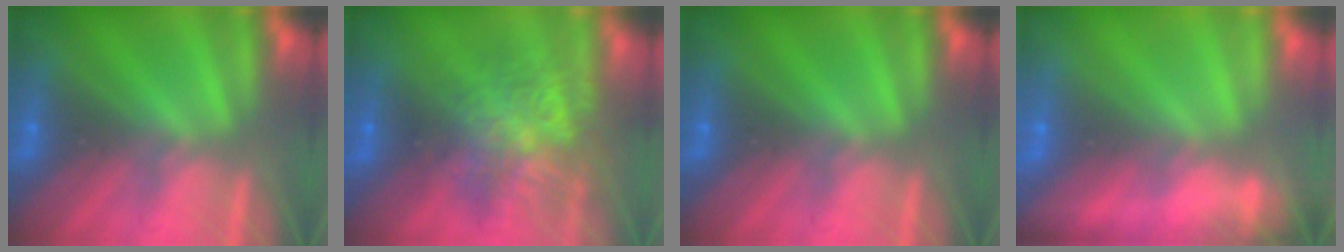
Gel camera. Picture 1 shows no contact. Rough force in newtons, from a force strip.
{"total": 9.3}
{"total": 0.0}
{"total": 8.7}